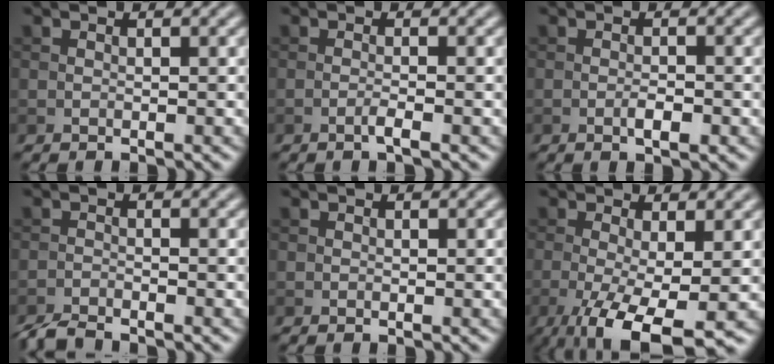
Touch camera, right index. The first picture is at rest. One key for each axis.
{"total": 1.2, "fx": -0.6, "fy": 0.1, "fz": 1.1, "tx": -0.016, "ty": 0.003, "tz": -0.016}
{"total": 1.6, "fx": -0.7, "fy": 0.5, "fz": 1.4, "tx": -0.026, "ty": 0.000, "tz": -0.012}
{"total": 2.5, "fx": -2.4, "fy": 0.2, "fz": 0.7, "tx": -0.017, "ty": -0.005, "tz": -0.052}
{"total": 0.0}
{"total": 7.7, "fx": -2.9, "fy": 2.1, "fz": 6.9, "tx": -0.133, "ty": -0.019, "tz": -0.040}